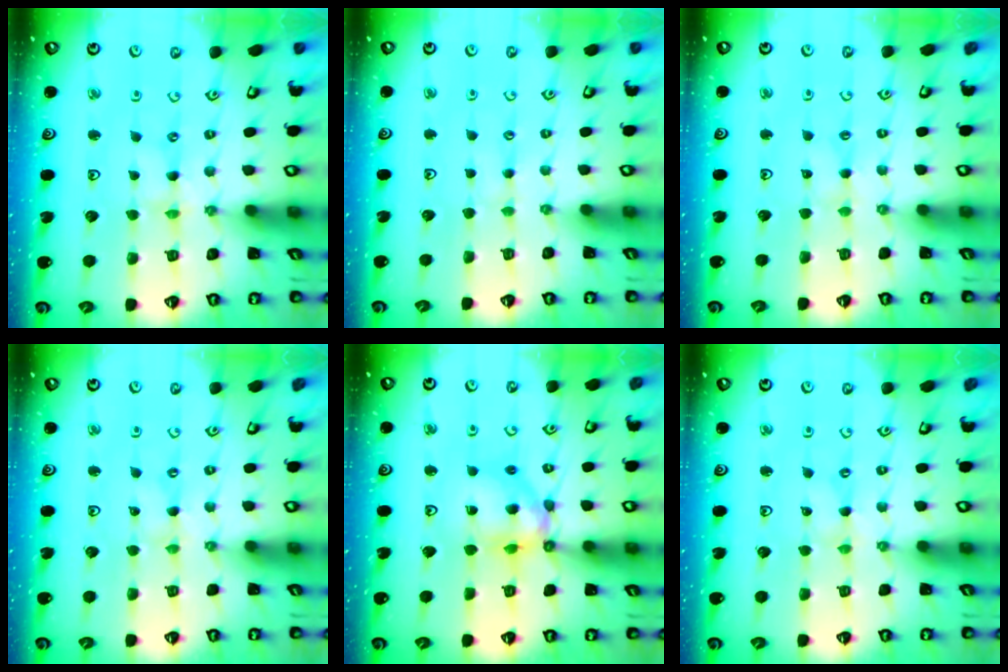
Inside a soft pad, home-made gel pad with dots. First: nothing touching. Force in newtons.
{"total": 2.0, "press": 2.0, "slide": 0.3}
{"total": 1.1, "press": 1.1, "slide": 0.3}
{"total": 0.0}
{"total": 11.8, "press": 11.7, "slide": 1.4}
{"total": 0.0}